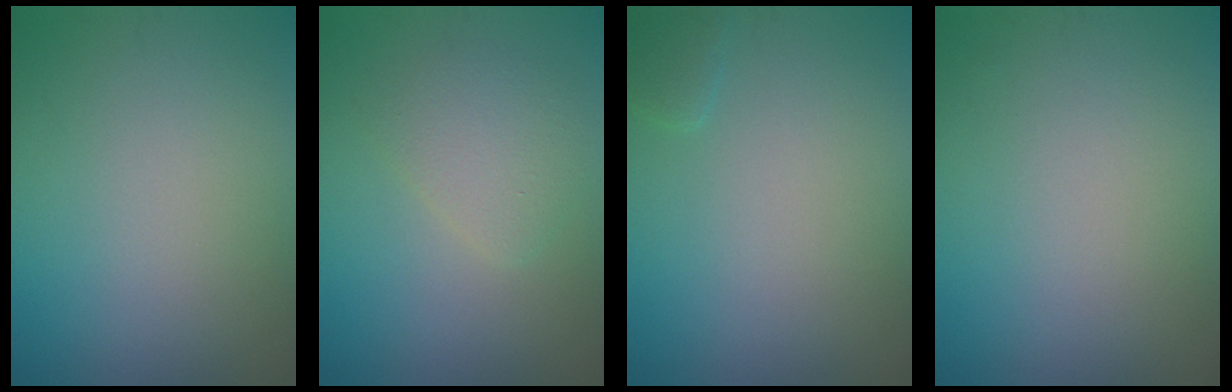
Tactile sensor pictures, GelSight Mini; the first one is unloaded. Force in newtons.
{"total": 2.5, "press": 2.5, "slide": 0.1}
{"total": 1.0, "press": 1.0, "slide": 0.1}
{"total": 0.0}